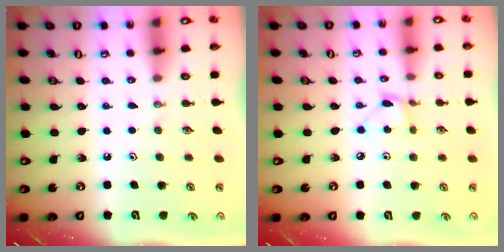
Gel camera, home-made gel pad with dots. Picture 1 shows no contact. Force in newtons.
{"total": 4.7, "press": 4.7, "slide": 0.4}